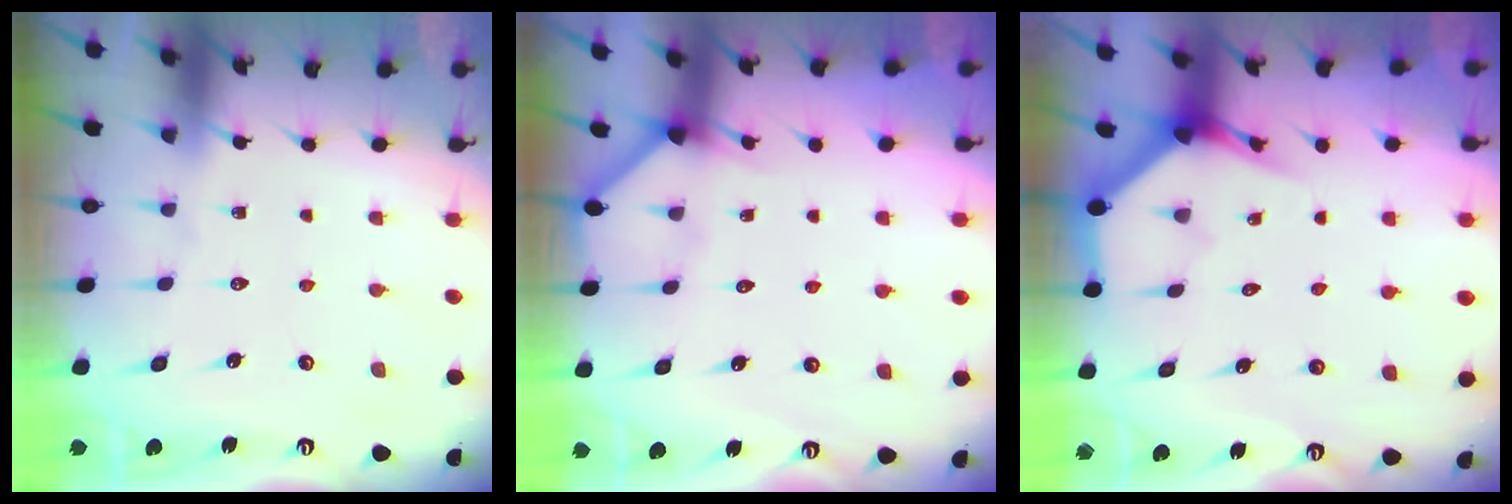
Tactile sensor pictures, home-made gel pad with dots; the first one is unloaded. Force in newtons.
{"total": 3.2, "press": 3.2, "slide": 0.3}
{"total": 3.7, "press": 3.7, "slide": 0.3}